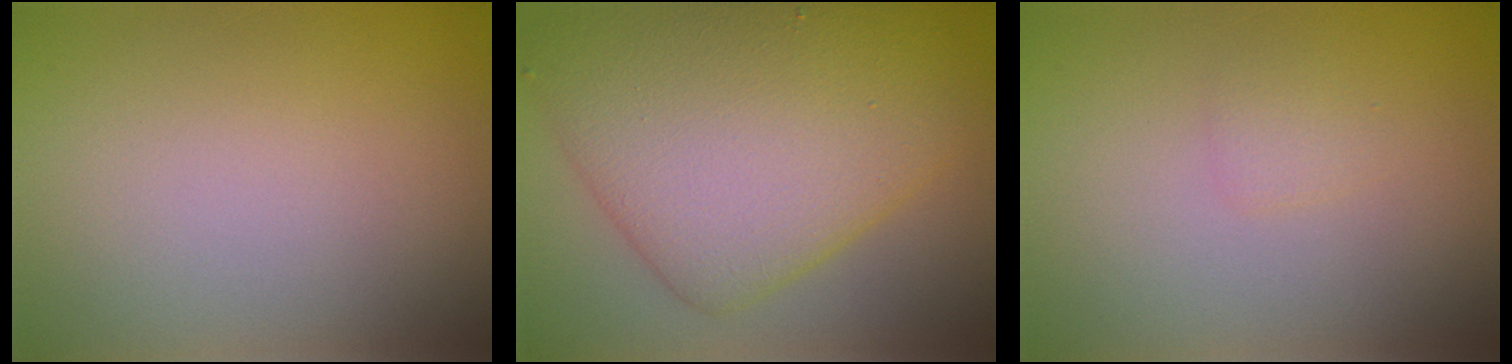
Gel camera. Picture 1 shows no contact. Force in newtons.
{"total": 10.4, "press": 10.4, "slide": 0.0}
{"total": 0.8, "press": 0.8, "slide": 0.0}